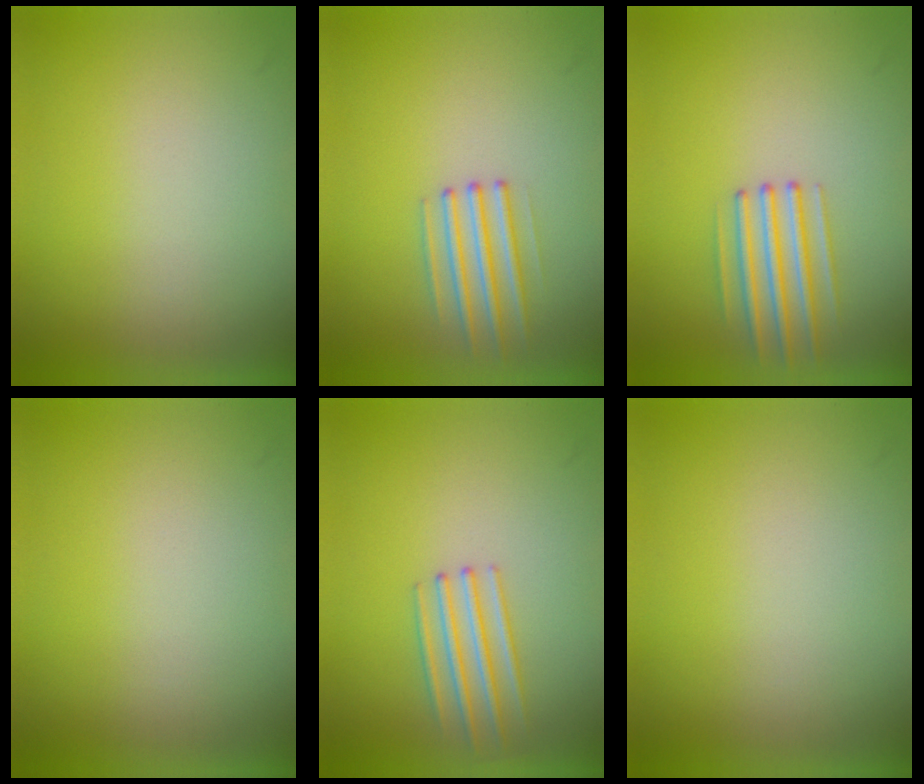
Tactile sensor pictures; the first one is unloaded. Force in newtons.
{"total": 2.2}
{"total": 2.6}
{"total": 0.0}
{"total": 2.1}
{"total": 0.0}